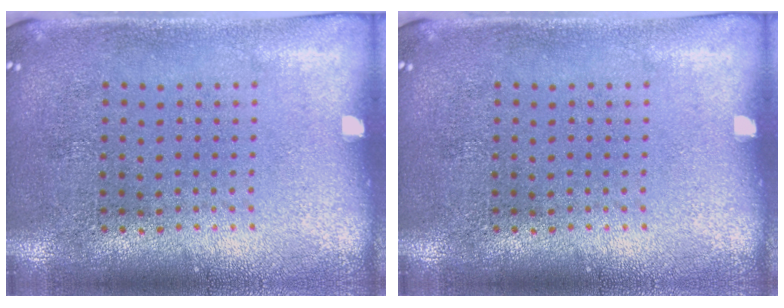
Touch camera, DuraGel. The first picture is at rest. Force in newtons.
{"total": 0.0}